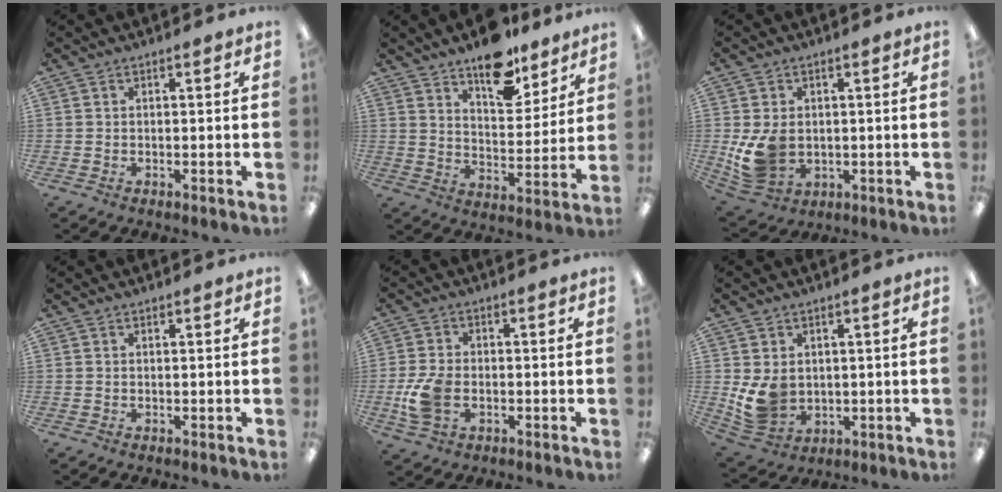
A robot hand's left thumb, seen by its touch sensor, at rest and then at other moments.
{"total": 13.5, "force": [10.6, 5.9, 5.9], "torque": [-0.078, -0.069, 0.189]}
{"total": 9.6, "force": [0.0, 7.6, 6.0], "torque": [-0.128, 0.004, 0.006]}
{"total": 0.5, "force": [0.5, 0.2, 0.1], "torque": [0.005, -0.002, 0.007]}
{"total": 8.4, "force": [-1.7, 5.6, 6.0], "torque": [-0.126, 0.001, -0.031]}
{"total": 8.8, "force": [1.5, 7.2, 4.8], "torque": [-0.109, -0.005, 0.032]}